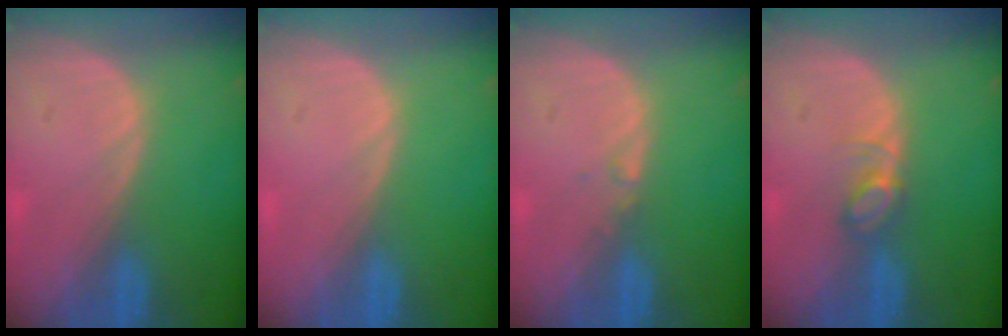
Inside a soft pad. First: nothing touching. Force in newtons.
{"total": 0.0}
{"total": 0.6, "press": 0.6, "slide": 0.2}
{"total": 2.8, "press": 2.8, "slide": 0.4}